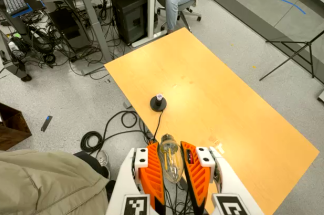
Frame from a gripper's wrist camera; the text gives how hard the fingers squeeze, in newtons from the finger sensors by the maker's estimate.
{"total": 21.3, "left": 24.0, "right": 18.7}